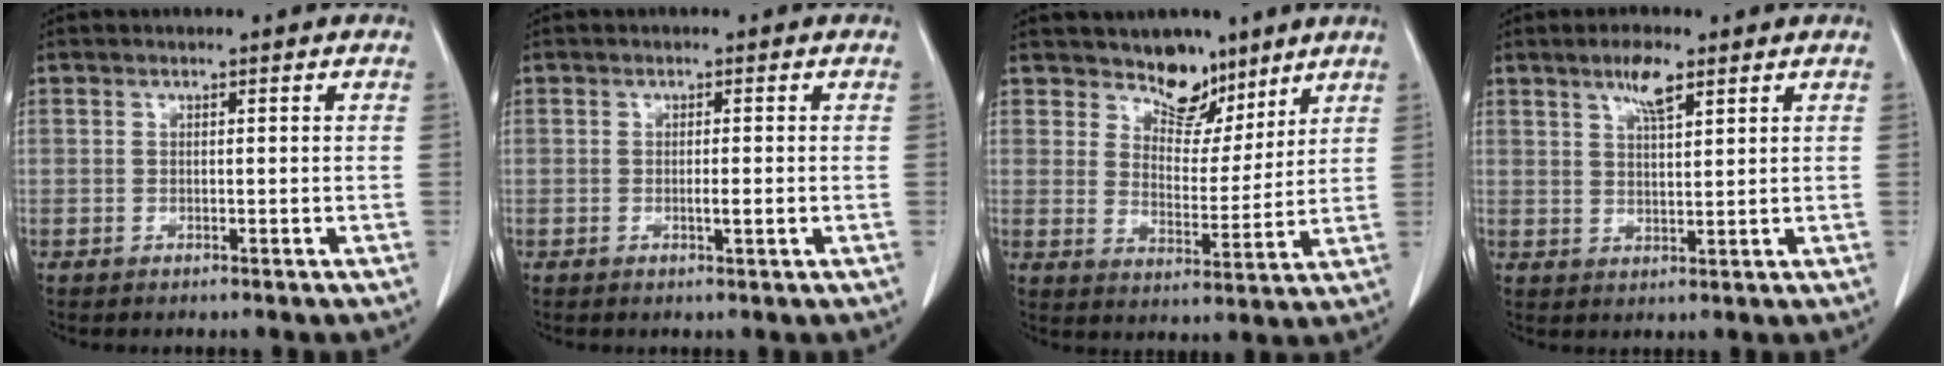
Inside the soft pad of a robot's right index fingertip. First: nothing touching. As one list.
[{"total": 1.6, "force": [-0.3, 0.1, 1.6], "torque": [-0.028, -0.001, -0.003]}, {"total": 7.4, "force": [5.8, 3.9, 2.4], "torque": [-0.023, -0.008, 0.099]}, {"total": 4.6, "force": [3.0, 0.9, 3.4], "torque": [-0.064, 0.003, 0.052]}]